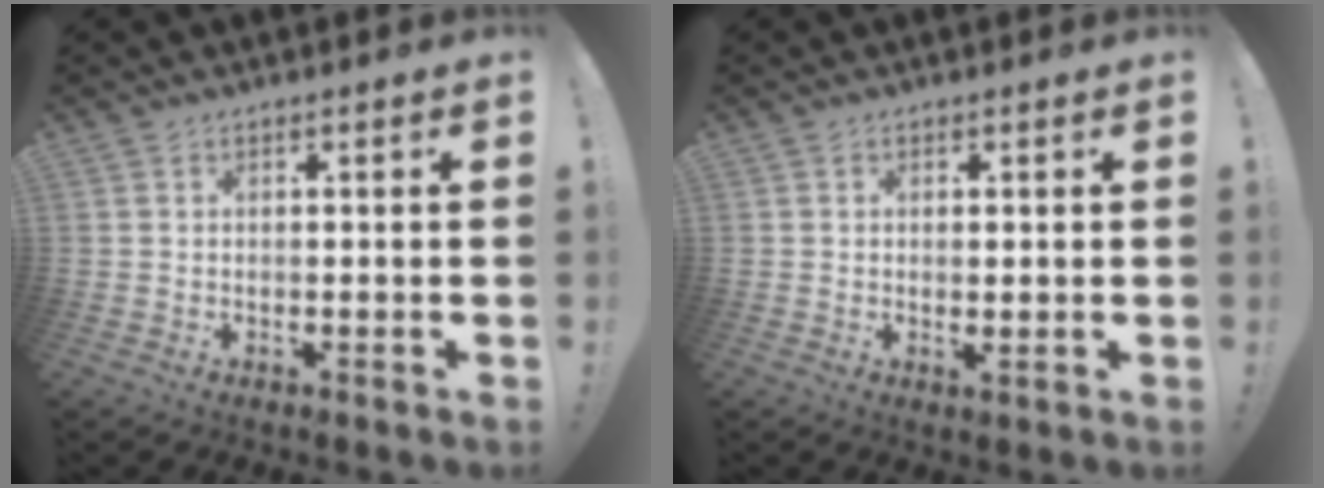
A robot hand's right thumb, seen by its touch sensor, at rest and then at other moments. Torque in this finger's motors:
{"motor_torque": [0.18, -0.26, -0.02, 0.07, 0.02]}